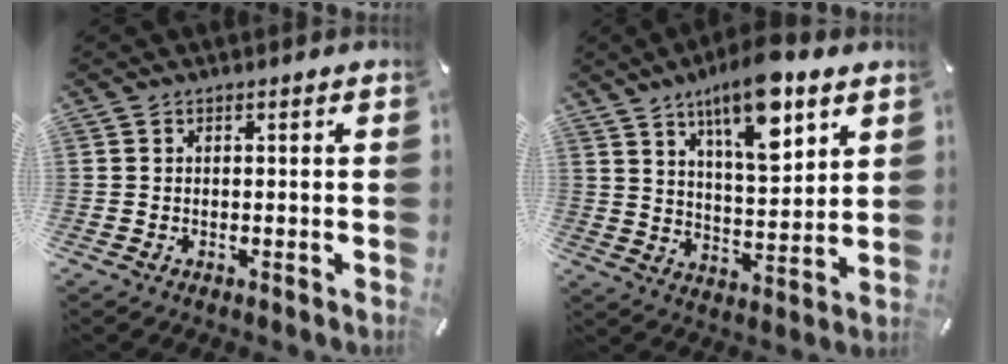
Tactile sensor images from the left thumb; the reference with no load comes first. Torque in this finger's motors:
{"motor_torque": [1.75, 1.73, 1.42, -1.35, 0.17]}